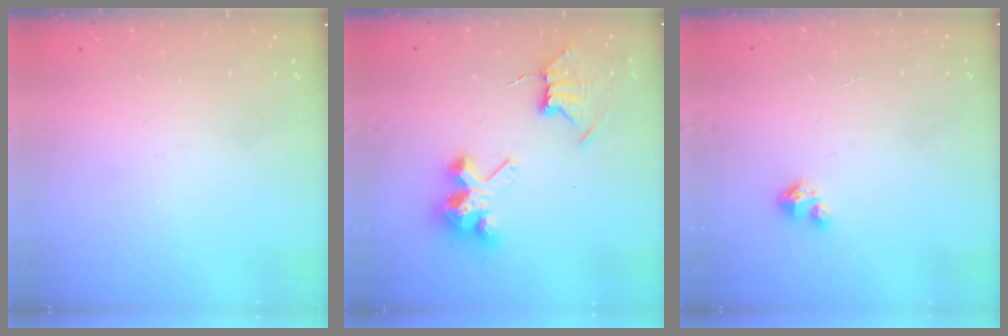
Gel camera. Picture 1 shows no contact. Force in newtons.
{"total": 8.9, "press": 8.8, "slide": 0.7}
{"total": 1.6, "press": 1.6, "slide": 0.1}